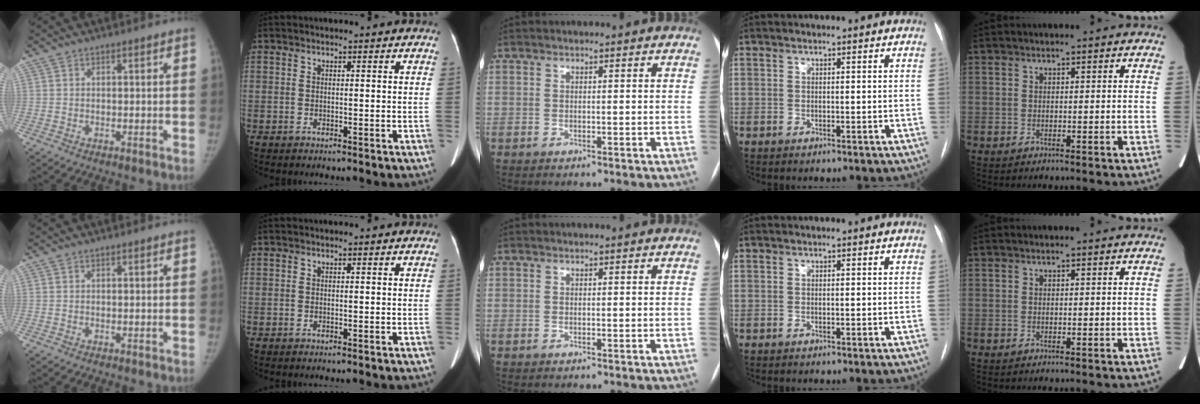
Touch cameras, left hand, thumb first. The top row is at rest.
{}